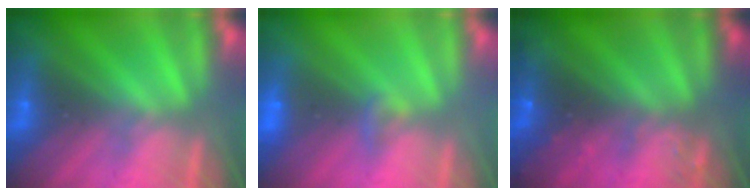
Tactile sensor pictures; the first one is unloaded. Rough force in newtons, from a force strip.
{"total": 1.4}
{"total": 9.2}